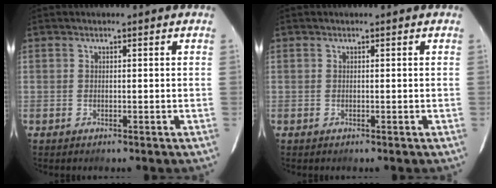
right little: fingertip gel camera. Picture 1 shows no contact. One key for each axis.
{"total": 0.0}